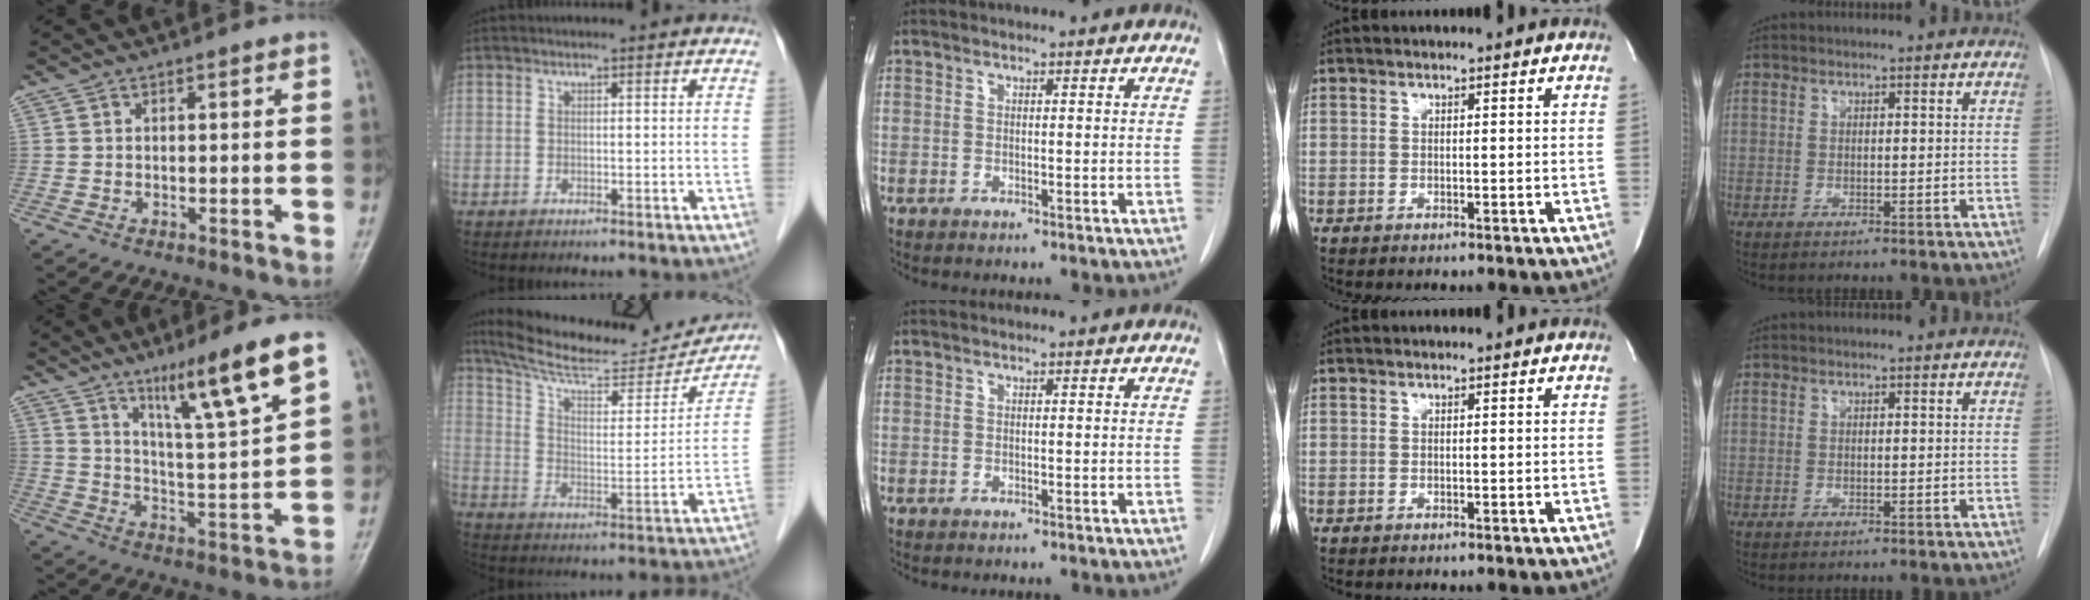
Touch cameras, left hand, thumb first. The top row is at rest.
{"thumb": {"total": 14.9, "force": [8.7, 0.8, 12.0], "torque": [-0.196, -0.047, 0.150]}, "index": {"total": 21.0, "force": [19.7, 3.4, 6.4], "torque": [-0.102, -0.023, 0.282]}}